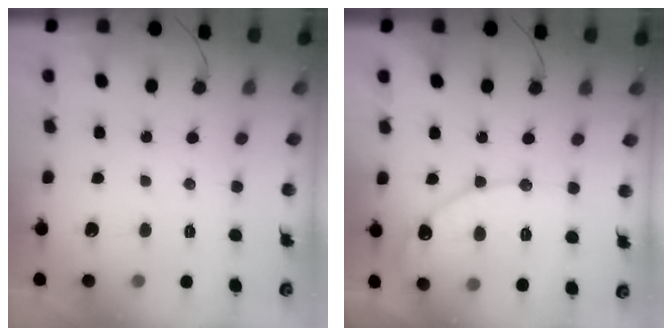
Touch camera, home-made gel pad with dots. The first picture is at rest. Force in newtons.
{"total": 11.5, "press": 11.5, "slide": 0.8}